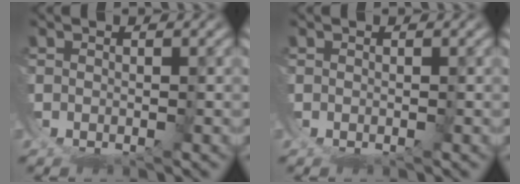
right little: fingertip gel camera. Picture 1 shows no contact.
{"total": 0.0}